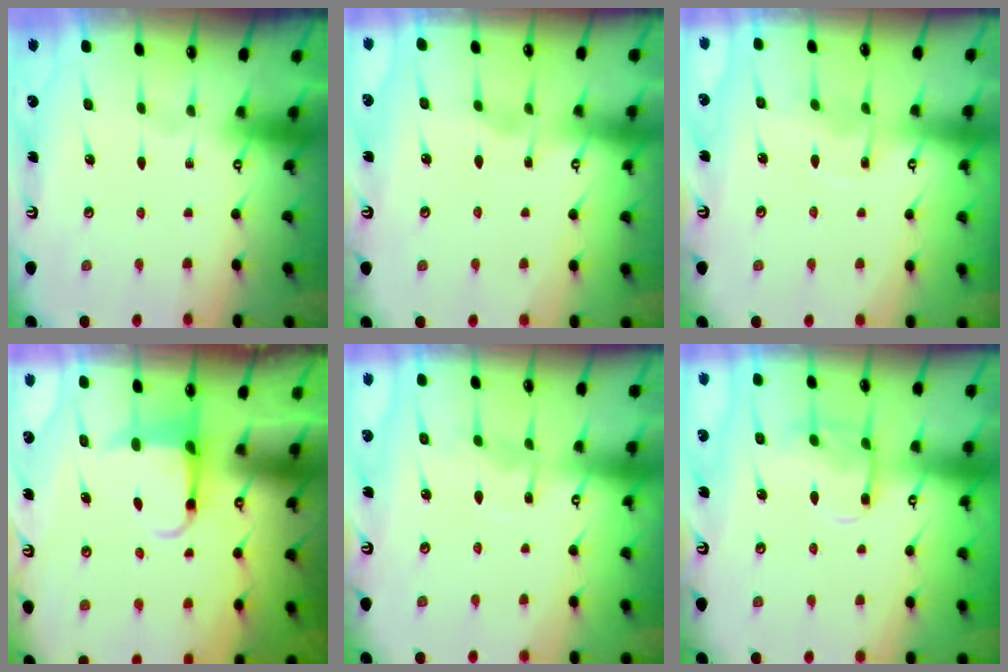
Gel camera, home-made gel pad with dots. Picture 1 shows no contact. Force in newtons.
{"total": 2.7, "press": 2.6, "slide": 0.3}
{"total": 3.4, "press": 3.4, "slide": 0.3}
{"total": 3.9, "press": 3.8, "slide": 0.7}
{"total": 5.3, "press": 5.3, "slide": 0.5}
{"total": 9.8, "press": 9.8, "slide": 1.0}